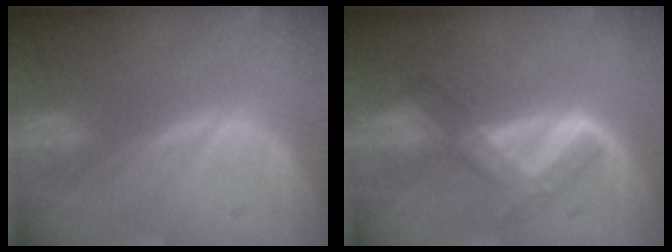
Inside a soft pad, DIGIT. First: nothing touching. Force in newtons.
{"total": 6.7, "press": 5.7, "slide": 3.6}